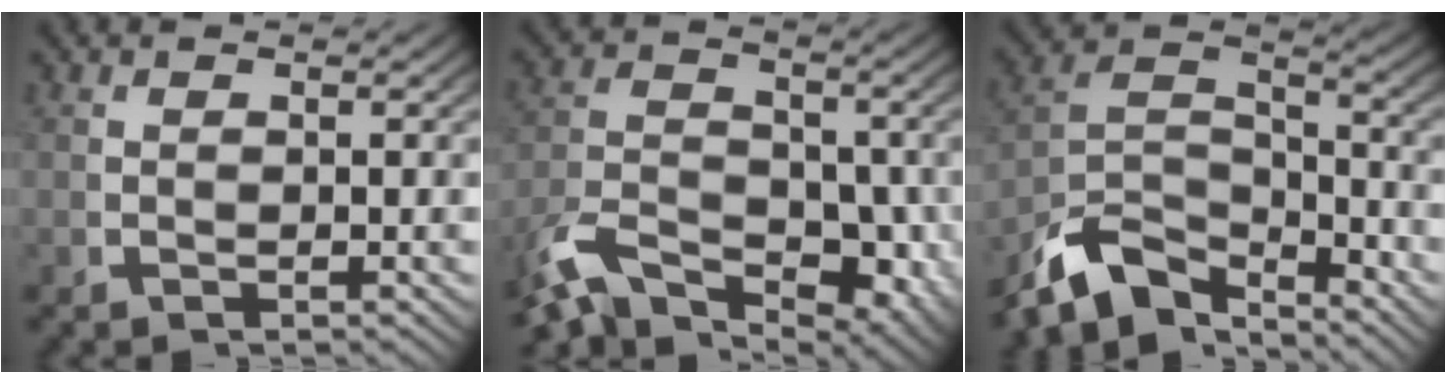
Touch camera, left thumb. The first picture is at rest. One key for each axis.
{"total": 9.0, "fx": -4.2, "fy": 5.5, "fz": 5.8, "tx": -0.095, "ty": -0.037, "tz": -0.064}
{"total": 9.8, "fx": -4.0, "fy": 6.3, "fz": 6.3, "tx": -0.141, "ty": -0.040, "tz": -0.056}